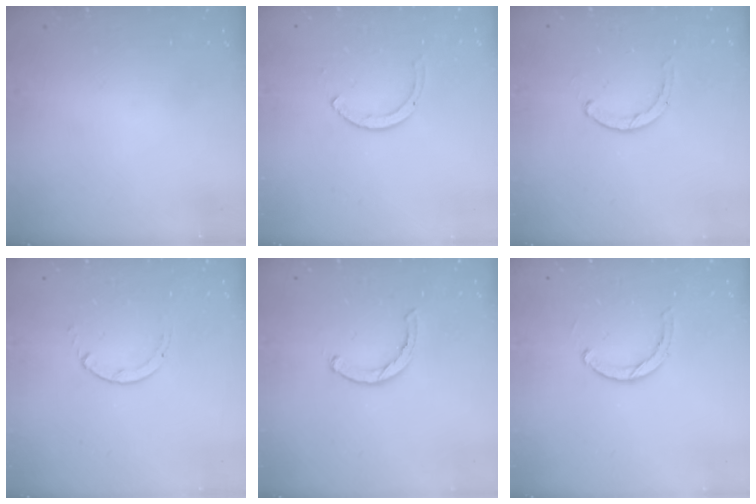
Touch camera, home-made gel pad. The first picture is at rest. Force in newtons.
{"total": 2.6, "press": 2.6, "slide": 0.3}
{"total": 2.3, "press": 2.3, "slide": 0.3}
{"total": 0.6, "press": 0.5, "slide": 0.1}
{"total": 2.3, "press": 2.2, "slide": 0.5}
{"total": 2.8, "press": 2.8, "slide": 0.2}